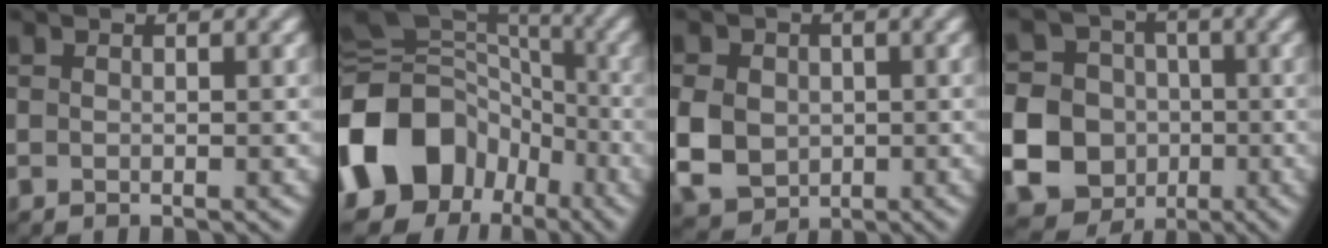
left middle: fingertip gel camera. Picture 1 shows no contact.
{"total": 13.8, "force": [-5.6, 11.3, 5.7], "torque": [-0.131, 0.008, -0.112]}
{"total": 5.4, "force": [-0.3, 4.6, 2.8], "torque": [-0.078, 0.006, -0.012]}
{"total": 18.5, "force": [-4.3, 17.6, 3.8], "torque": [-0.126, -0.018, -0.107]}